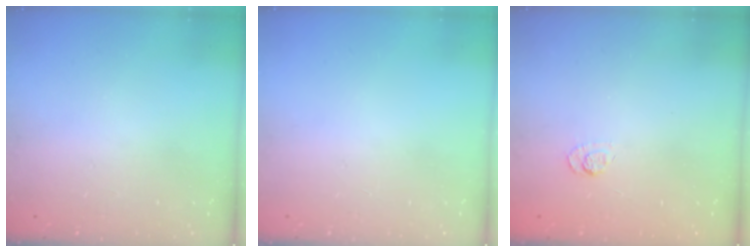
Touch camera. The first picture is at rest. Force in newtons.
{"total": 0.0}
{"total": 3.6, "press": 3.3, "slide": 1.4}